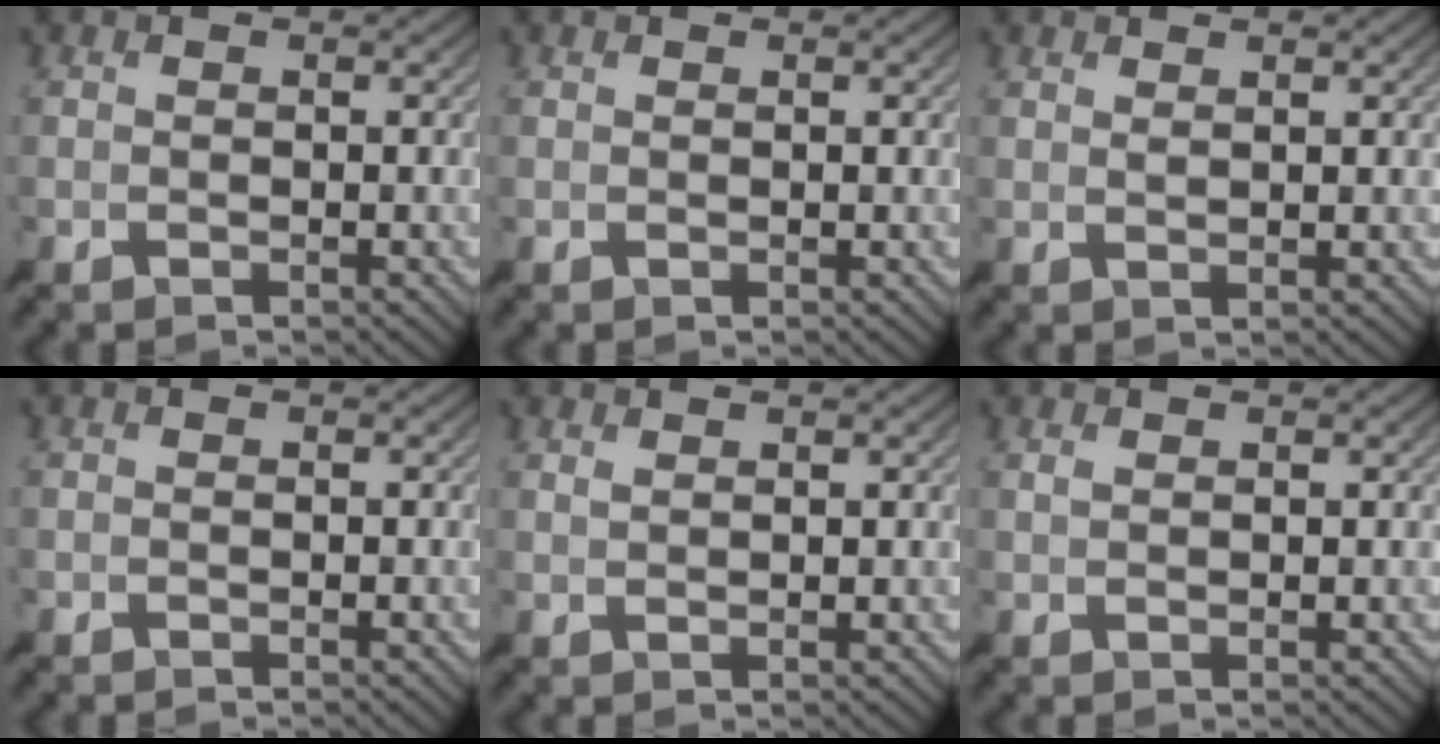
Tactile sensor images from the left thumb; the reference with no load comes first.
{"total": 0.9, "force": [0.8, -0.4, 0.1], "torque": [0.005, 0.004, 0.013]}
{"total": 3.3, "force": [3.3, -0.5, 0.6], "torque": [-0.002, 0.010, 0.052]}
{"total": 0.0}
{"total": 3.1, "force": [3.0, -0.6, 0.6], "torque": [-0.004, 0.010, 0.049]}
{"total": 2.4, "force": [2.3, -0.5, 0.6], "torque": [-0.004, 0.008, 0.040]}